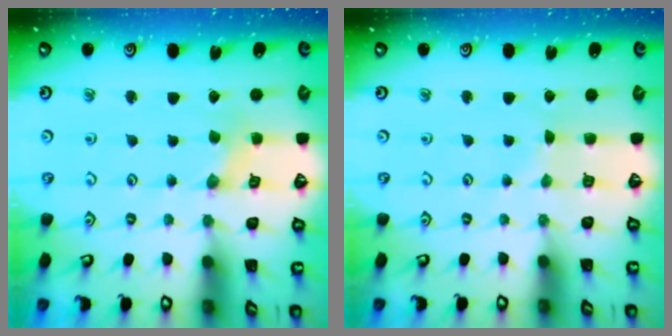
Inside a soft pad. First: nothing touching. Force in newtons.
{"total": 1.6, "press": 1.6, "slide": 0.2}